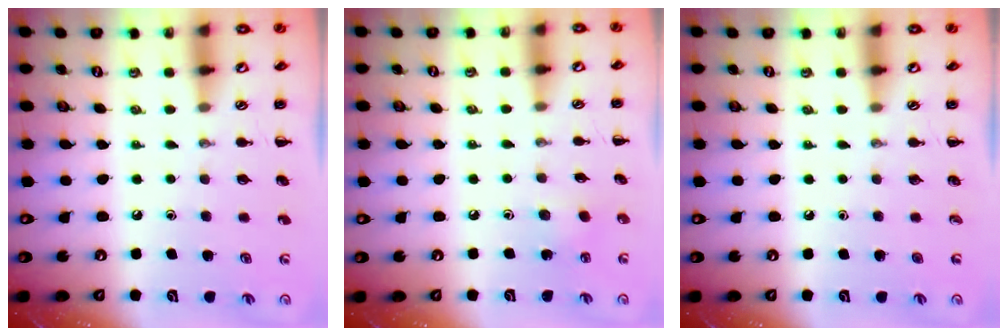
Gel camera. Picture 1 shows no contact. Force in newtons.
{"total": 2.8, "press": 2.6, "slide": 0.9}
{"total": 0.0}